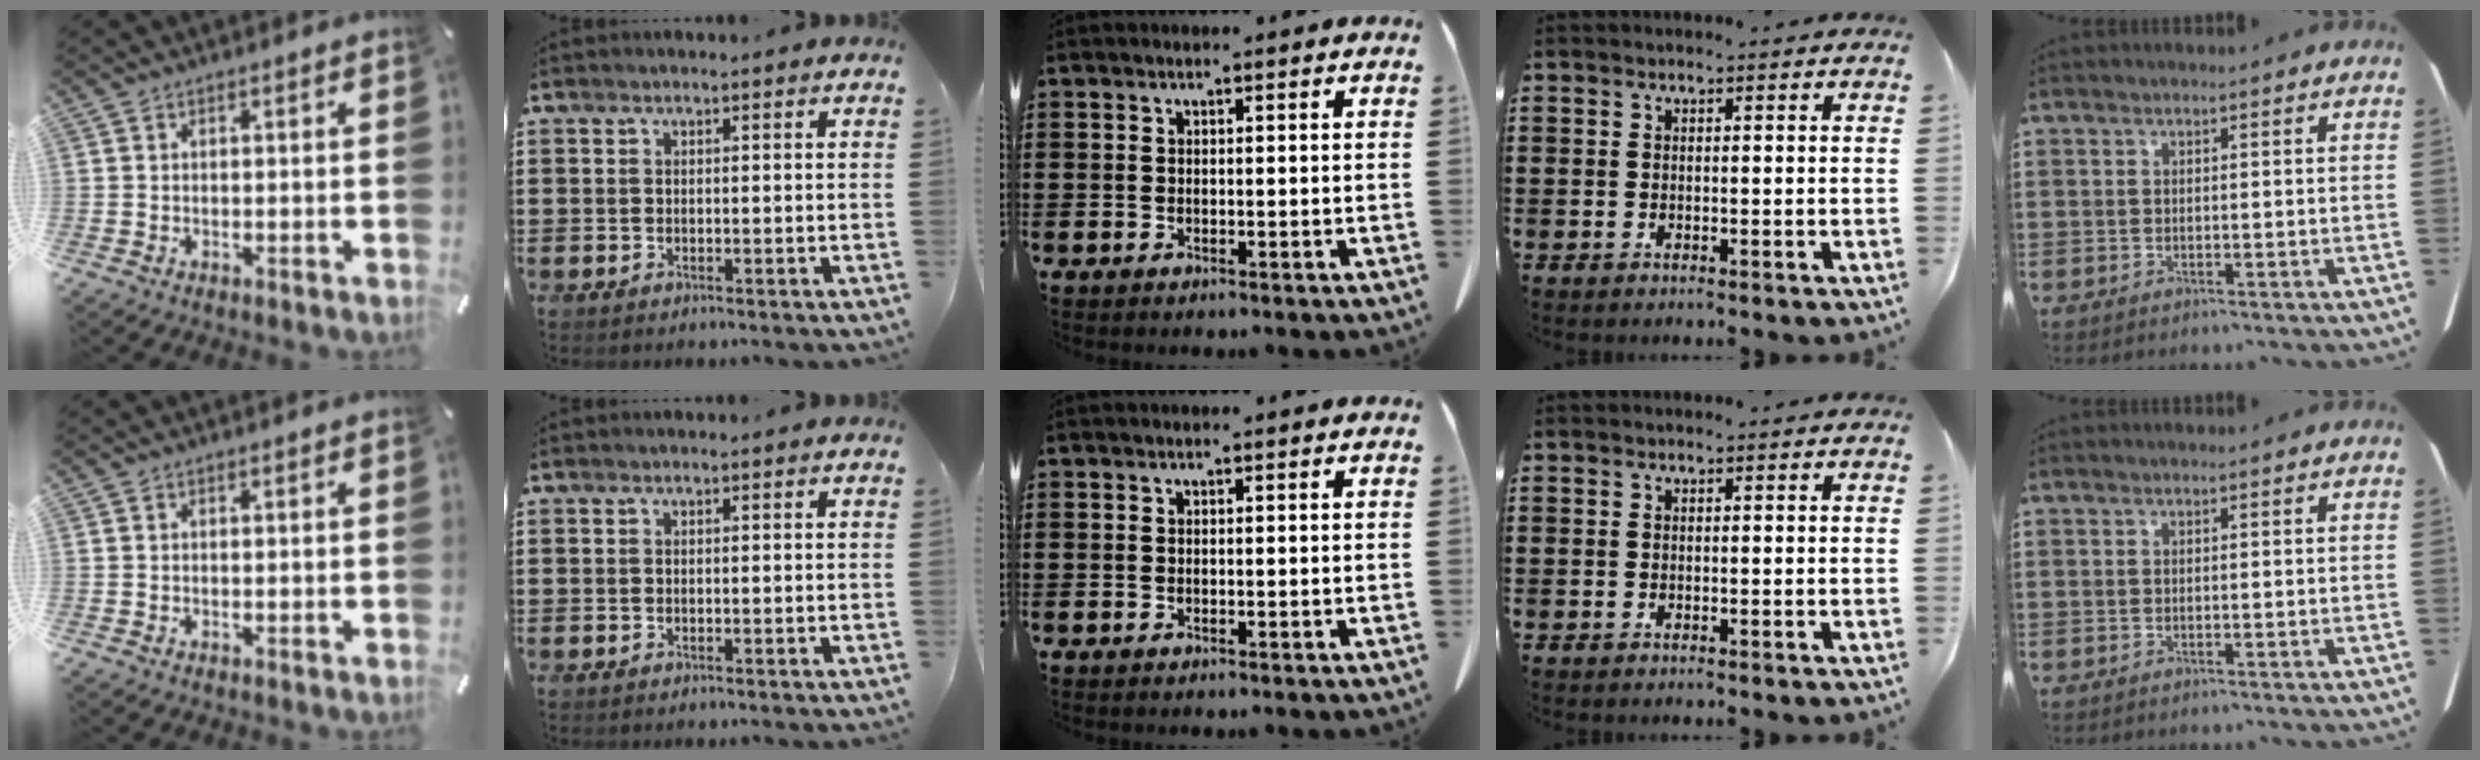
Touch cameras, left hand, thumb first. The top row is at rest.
{}